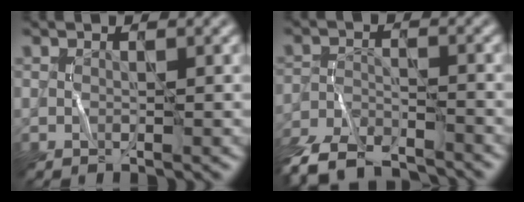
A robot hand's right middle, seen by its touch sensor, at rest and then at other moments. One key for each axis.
{"total": 8.5, "fx": -7.8, "fy": 2.2, "fz": 2.4, "tx": -0.046, "ty": -0.019, "tz": -0.140}